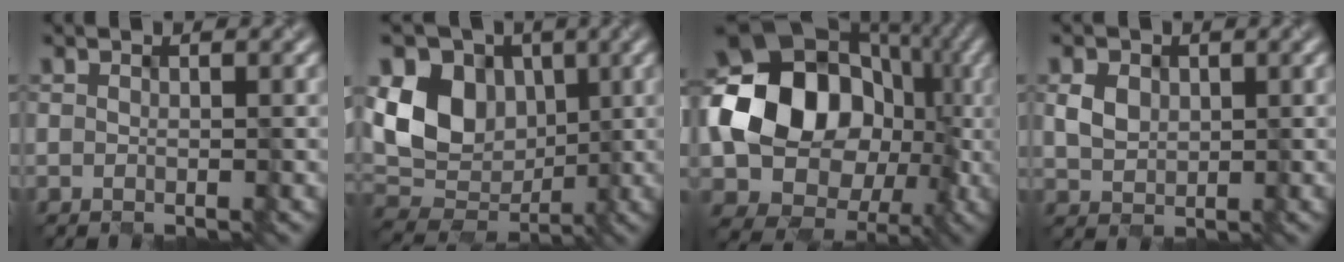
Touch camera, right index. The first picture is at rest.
{"total": 9.4, "force": [1.7, 7.5, 5.3], "torque": [-0.109, 0.003, 0.021]}
{"total": 13.9, "force": [-0.5, 11.2, 8.1], "torque": [-0.126, 0.005, -0.027]}
{"total": 2.1, "force": [0.6, 1.8, 0.9], "torque": [-0.025, -0.001, 0.015]}